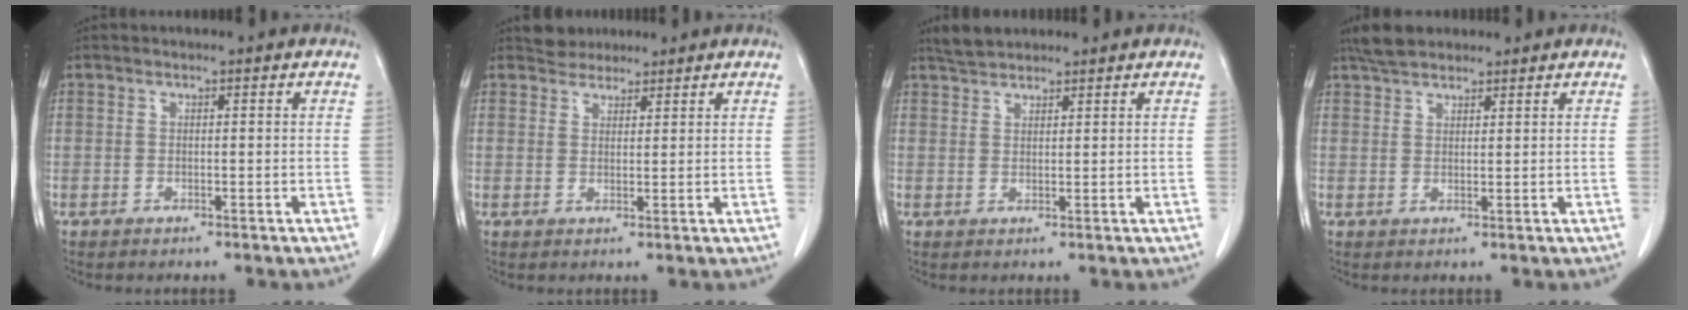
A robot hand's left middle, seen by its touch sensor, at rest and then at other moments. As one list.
[{"total": 2.7, "force": [2.5, 1.1, -0.1], "torque": [-0.002, 0.012, 0.042]}, {"total": 3.2, "force": [3.0, 0.8, 0.7], "torque": [-0.020, 0.013, 0.056]}, {"total": 4.8, "force": [4.1, 1.8, 1.8], "torque": [-0.041, 0.019, 0.076]}]